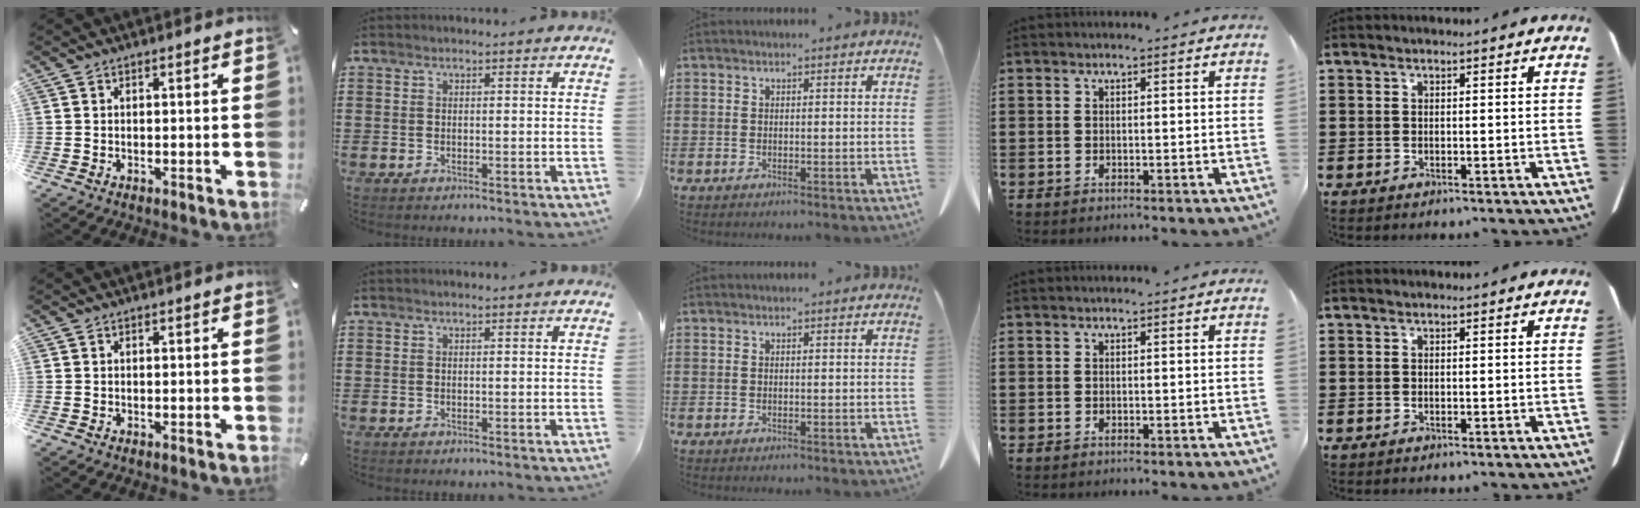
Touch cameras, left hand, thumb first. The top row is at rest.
{}